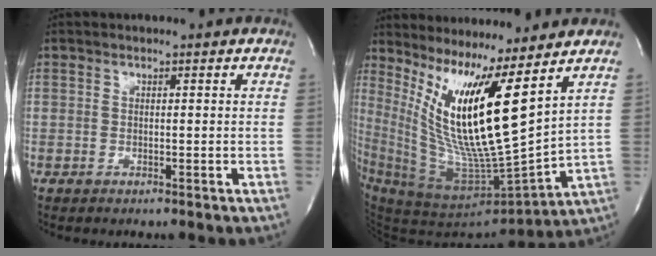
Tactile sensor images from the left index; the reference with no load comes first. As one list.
[{"total": 16.1, "force": [8.0, -0.1, 14.0], "torque": [-0.274, -0.030, 0.152]}]